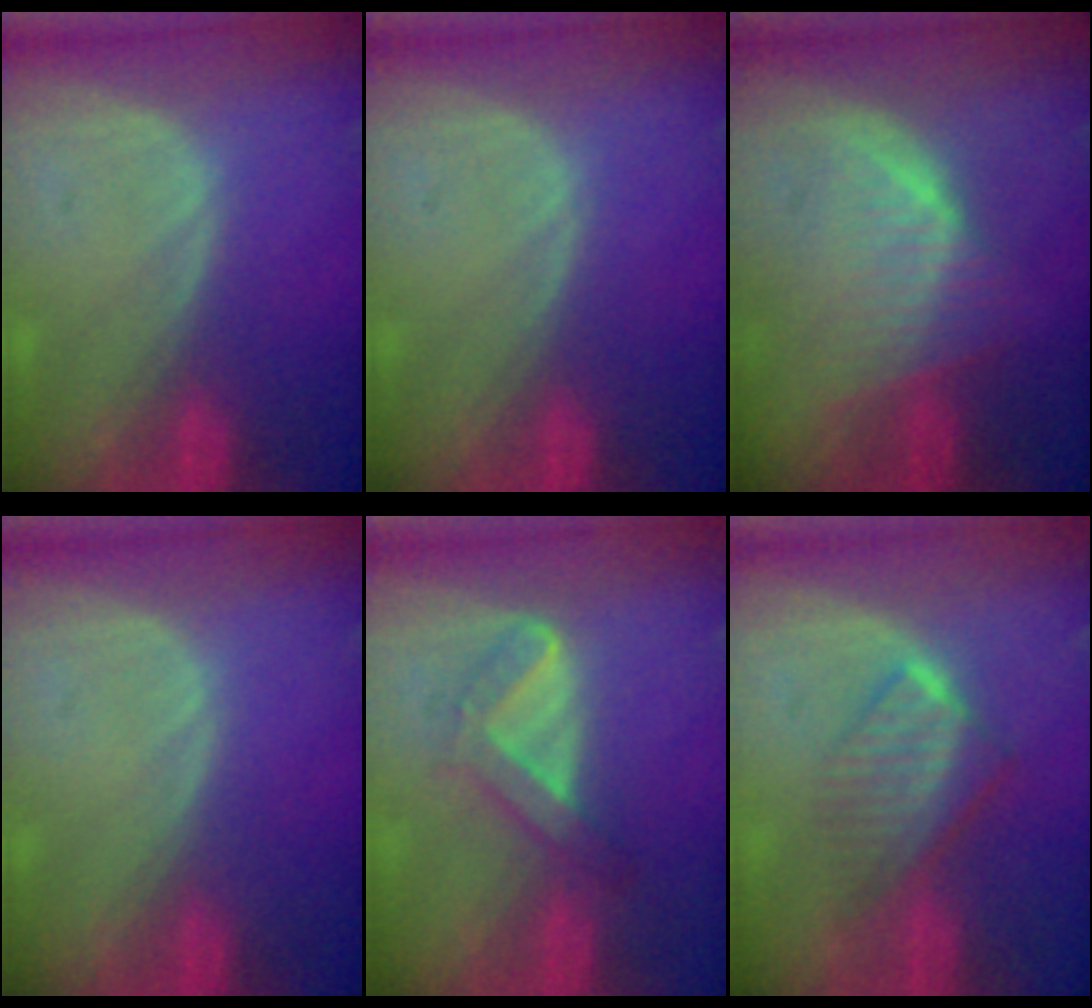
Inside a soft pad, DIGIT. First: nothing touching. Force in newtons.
{"total": 0.0}
{"total": 6.4, "press": 6.2, "slide": 1.6}
{"total": 0.0}
{"total": 4.5, "press": 4.4, "slide": 1.0}
{"total": 6.4, "press": 5.6, "slide": 3.2}